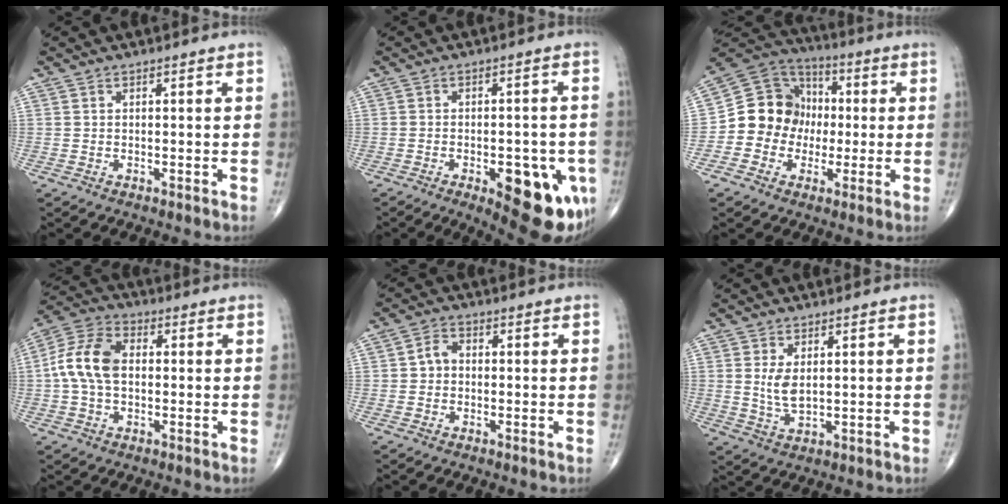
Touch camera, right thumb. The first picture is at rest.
{"total": 15.5, "force": [-6.1, 6.4, 12.8], "torque": [-0.112, 0.009, -0.062]}
{"total": 13.0, "force": [-1.5, 11.9, 5.0], "torque": [-0.043, 0.043, -0.036]}
{"total": 10.2, "force": [0.2, 6.6, 7.8], "torque": [-0.159, 0.028, -0.004]}
{"total": 3.0, "force": [-0.2, 2.5, 1.8], "torque": [-0.021, 0.014, -0.010]}
{"total": 4.1, "force": [0.8, 2.0, 3.5], "torque": [-0.066, -0.013, 0.024]}